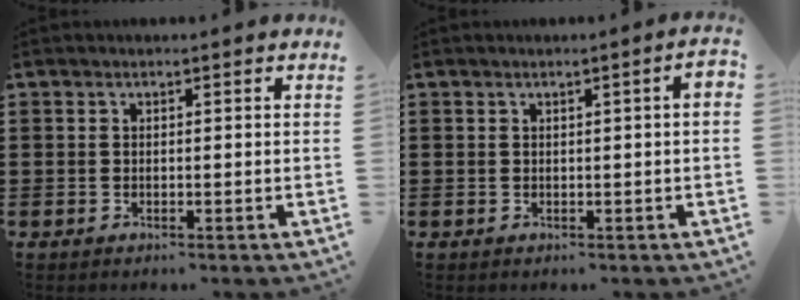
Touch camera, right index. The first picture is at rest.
{"total": 1.3, "force": [0.1, 0.0, 1.3], "torque": [-0.021, -0.002, 0.001]}